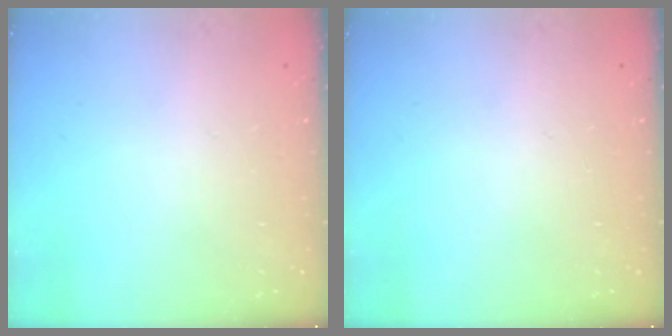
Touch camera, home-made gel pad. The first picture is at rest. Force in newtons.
{"total": 0.0}